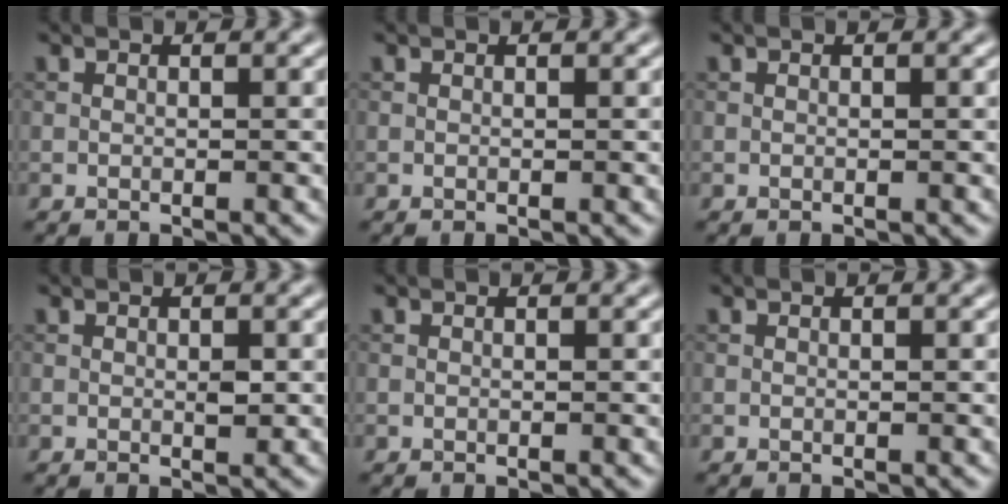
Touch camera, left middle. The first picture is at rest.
{"total": 0.0}
{"total": 0.0}
{"total": 0.8, "force": [-0.1, 0.4, 0.7], "torque": [-0.011, -0.004, -0.001]}
{"total": 0.0}
{"total": 0.0}